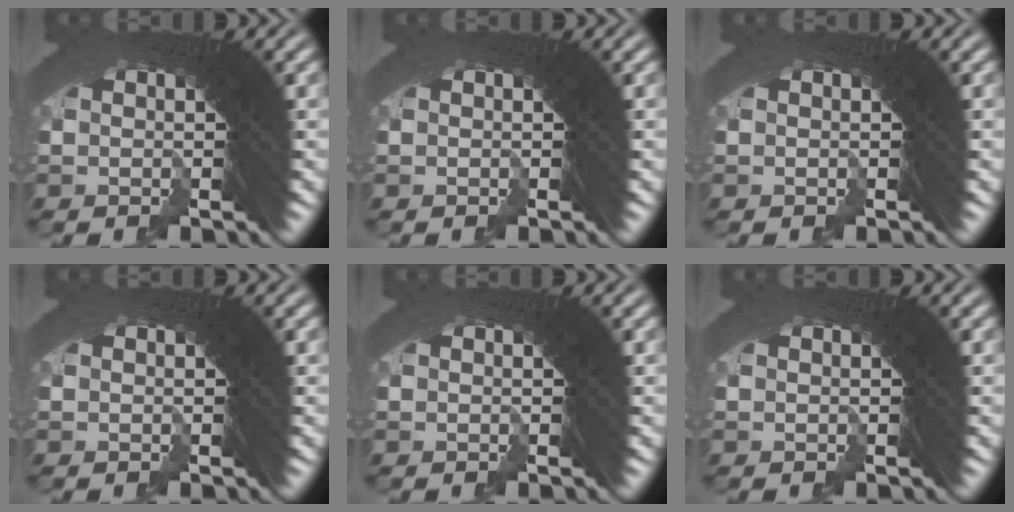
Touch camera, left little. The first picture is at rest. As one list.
[{"total": 0.0}, {"total": 0.0}, {"total": 0.0}, {"total": 0.0}, {"total": 0.0}]